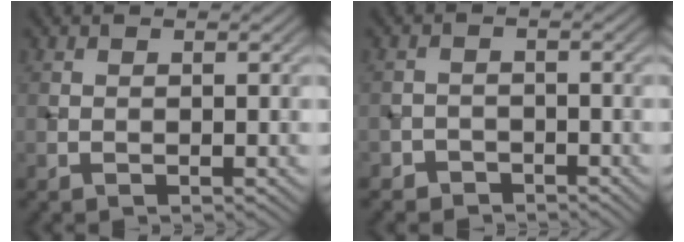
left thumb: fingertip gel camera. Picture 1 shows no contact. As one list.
[{"total": 2.1, "force": [-1.7, 1.3, 0.1], "torque": [0.008, 0.003, -0.037]}]